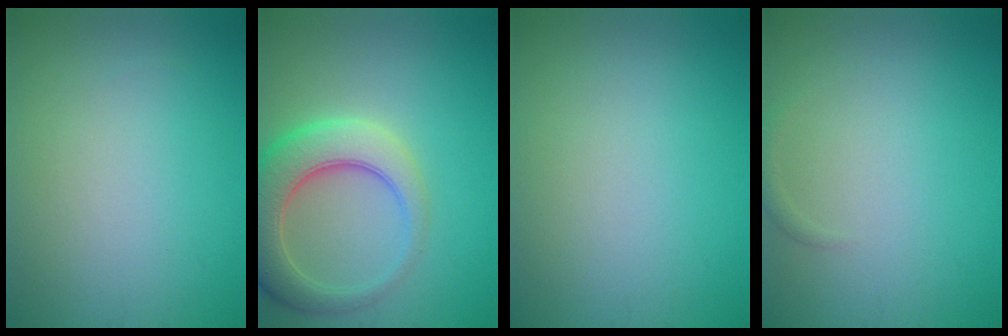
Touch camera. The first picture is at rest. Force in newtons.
{"total": 6.7, "press": 6.7, "slide": 0.6}
{"total": 0.0}
{"total": 0.7, "press": 0.7, "slide": 0.0}